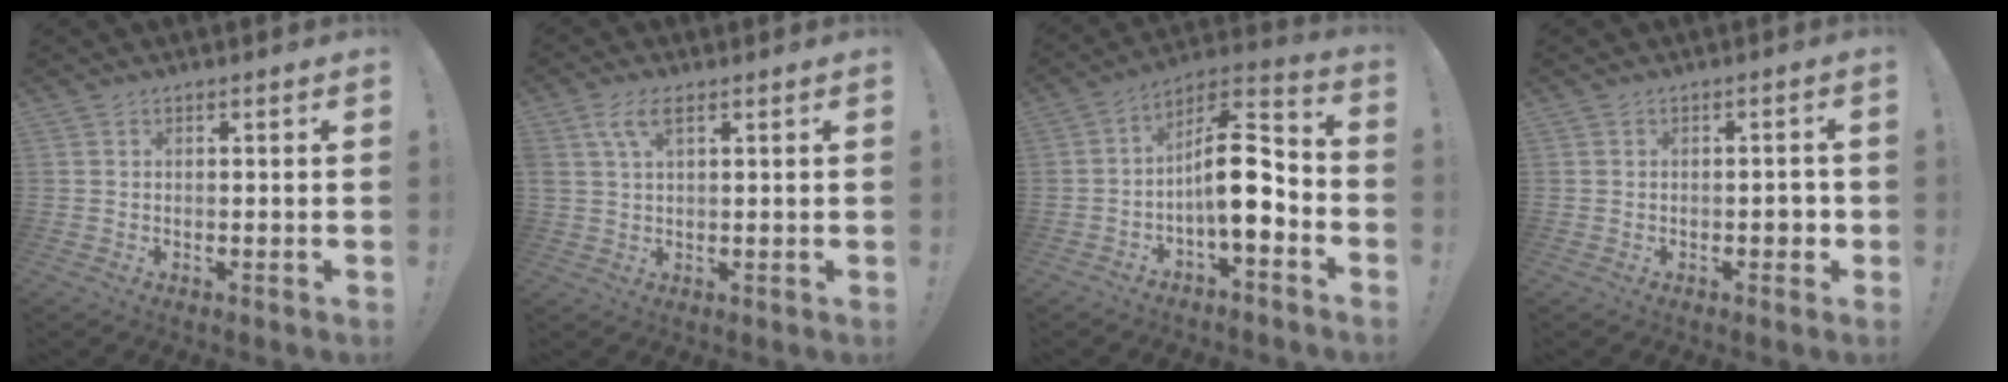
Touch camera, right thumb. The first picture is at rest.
{"total": 5.4, "force": [2.5, 2.1, 4.3], "torque": [-0.082, 0.005, 0.047]}
{"total": 14.6, "force": [-2.0, 5.6, 13.4], "torque": [-0.211, 0.012, -0.030]}
{"total": 2.9, "force": [-1.1, 1.6, 2.1], "torque": [-0.027, 0.008, -0.019]}